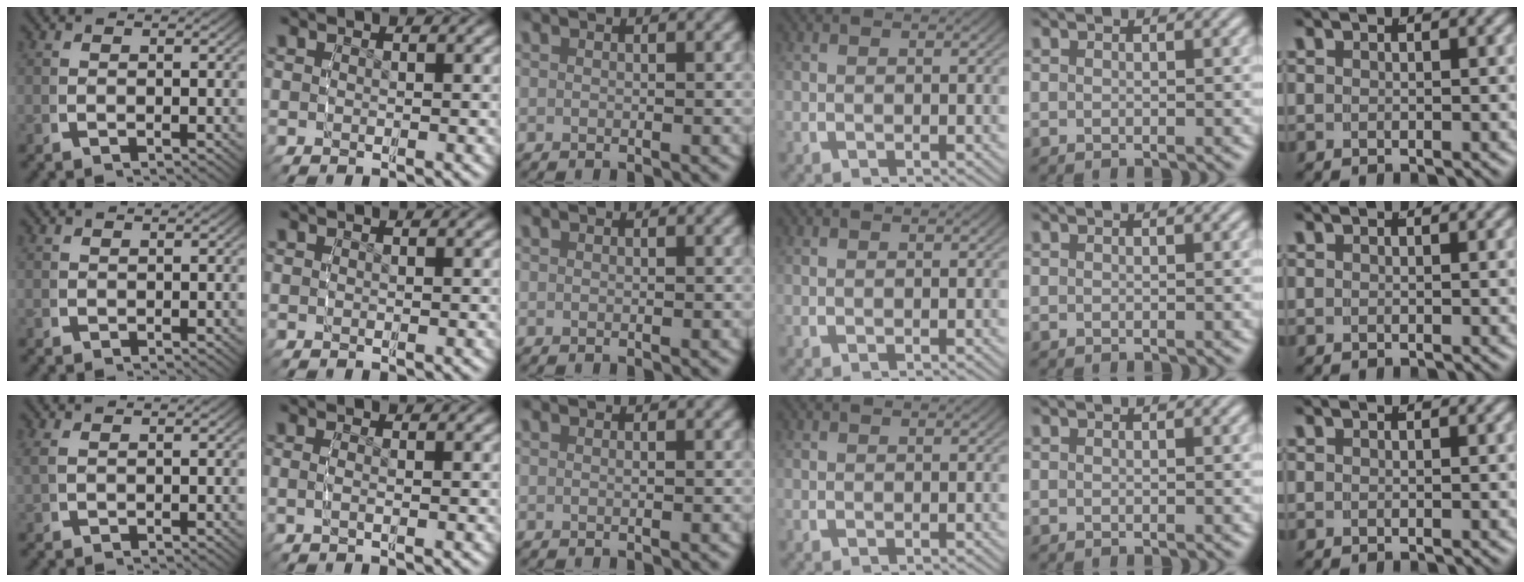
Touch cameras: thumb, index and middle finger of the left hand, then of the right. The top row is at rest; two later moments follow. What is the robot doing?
{"motion": "grasp_and_lifting", "object": "backpack"}